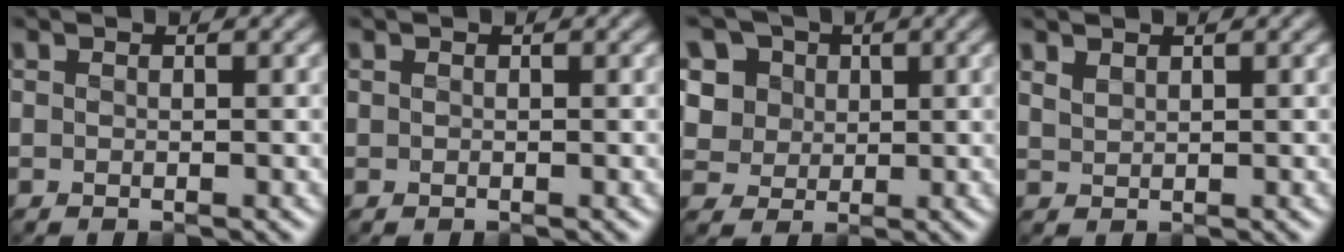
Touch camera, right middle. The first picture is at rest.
{"total": 0.0}
{"total": 8.0, "force": [3.8, 6.3, 3.0], "torque": [-0.070, 0.014, 0.054]}
{"total": 1.2, "force": [1.0, 0.4, 0.4], "torque": [-0.016, 0.000, 0.025]}